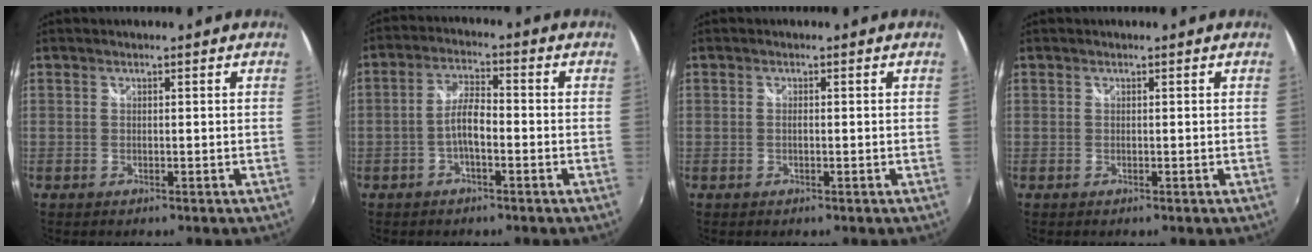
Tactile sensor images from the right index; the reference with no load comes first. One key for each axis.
{"total": 4.8, "fx": -1.8, "fy": 1.5, "fz": 4.2, "tx": -0.086, "ty": 0.012, "tz": -0.036}
{"total": 0.5, "fx": -0.1, "fy": 0.2, "fz": 0.5, "tx": -0.011, "ty": 0.001, "tz": -0.004}
{"total": 0.0}